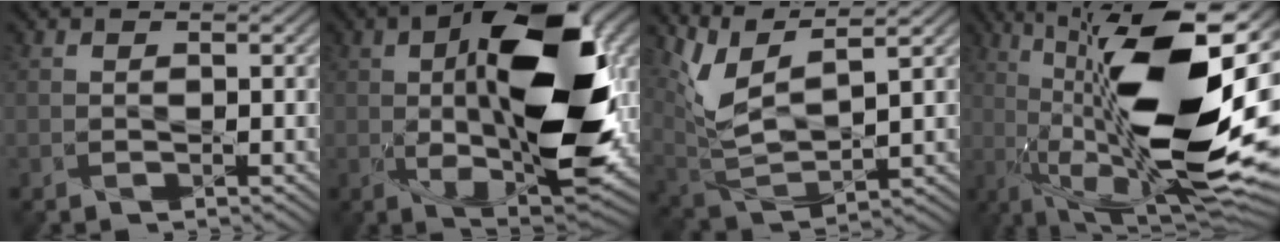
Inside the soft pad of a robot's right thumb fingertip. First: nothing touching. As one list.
[{"total": 15.3, "force": [0.7, 6.5, 13.9], "torque": [-0.213, 0.009, 0.004]}, {"total": 8.1, "force": [5.2, 2.4, 5.7], "torque": [-0.140, 0.003, 0.112]}, {"total": 20.4, "force": [1.4, 7.0, 19.1], "torque": [-0.314, 0.022, 0.029]}]